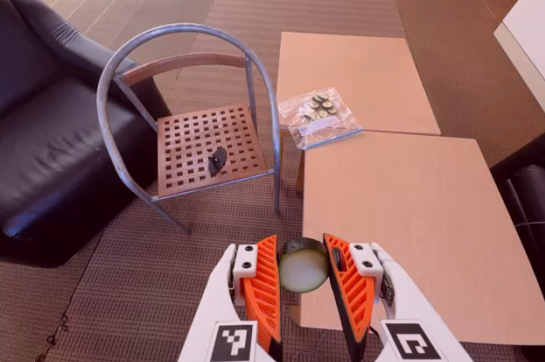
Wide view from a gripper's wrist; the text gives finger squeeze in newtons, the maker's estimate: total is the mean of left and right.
{"total": 11.7, "left": 12.1, "right": 11.4}